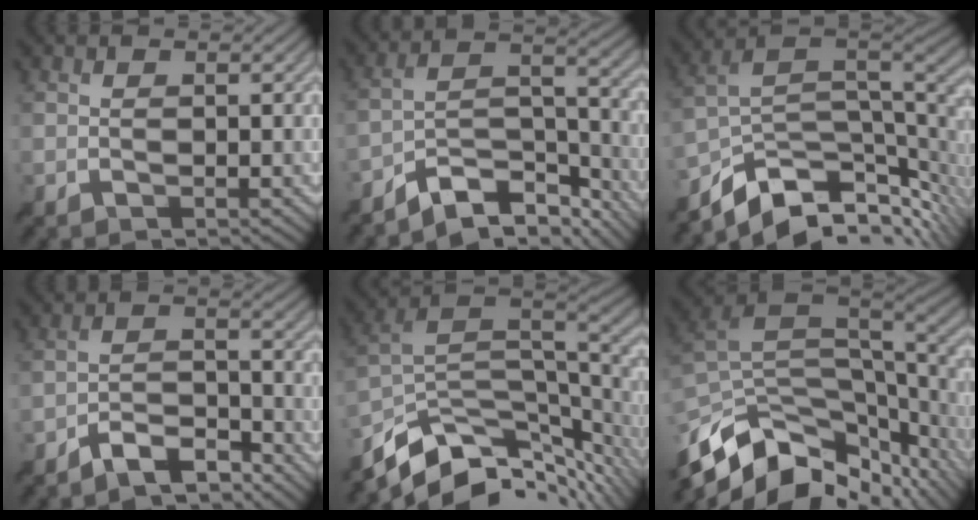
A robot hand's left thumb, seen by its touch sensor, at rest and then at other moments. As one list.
[{"total": 9.9, "force": [-8.0, 3.4, 4.7], "torque": [-0.067, -0.002, -0.155]}, {"total": 11.1, "force": [-5.8, 5.4, 7.8], "torque": [-0.160, -0.014, -0.098]}, {"total": 5.7, "force": [-4.8, 1.7, 2.5], "torque": [-0.042, 0.000, -0.093]}, {"total": 12.6, "force": [-6.0, 6.0, 9.3], "torque": [-0.212, -0.028, -0.095]}, {"total": 15.2, "force": [-7.6, 7.3, 10.9], "torque": [-0.240, -0.038, -0.117]}]